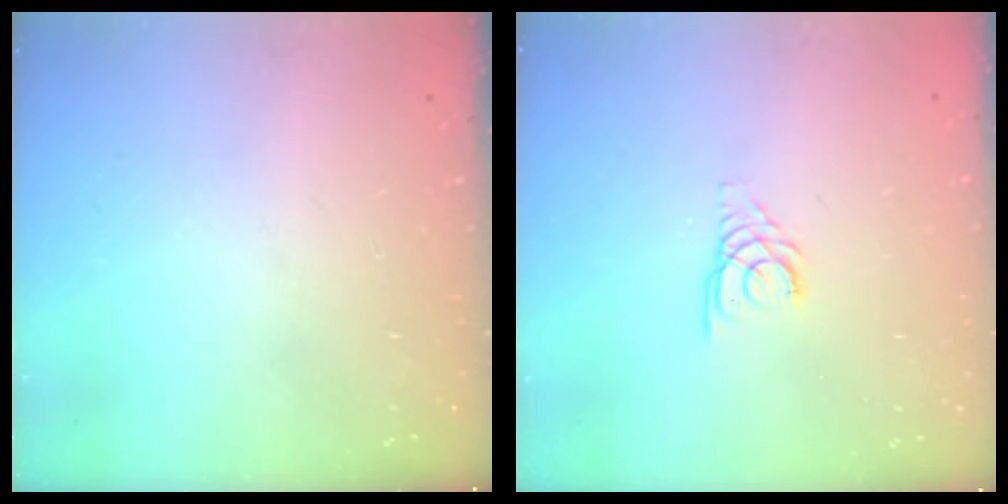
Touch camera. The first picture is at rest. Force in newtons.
{"total": 2.7, "press": 2.7, "slide": 0.3}